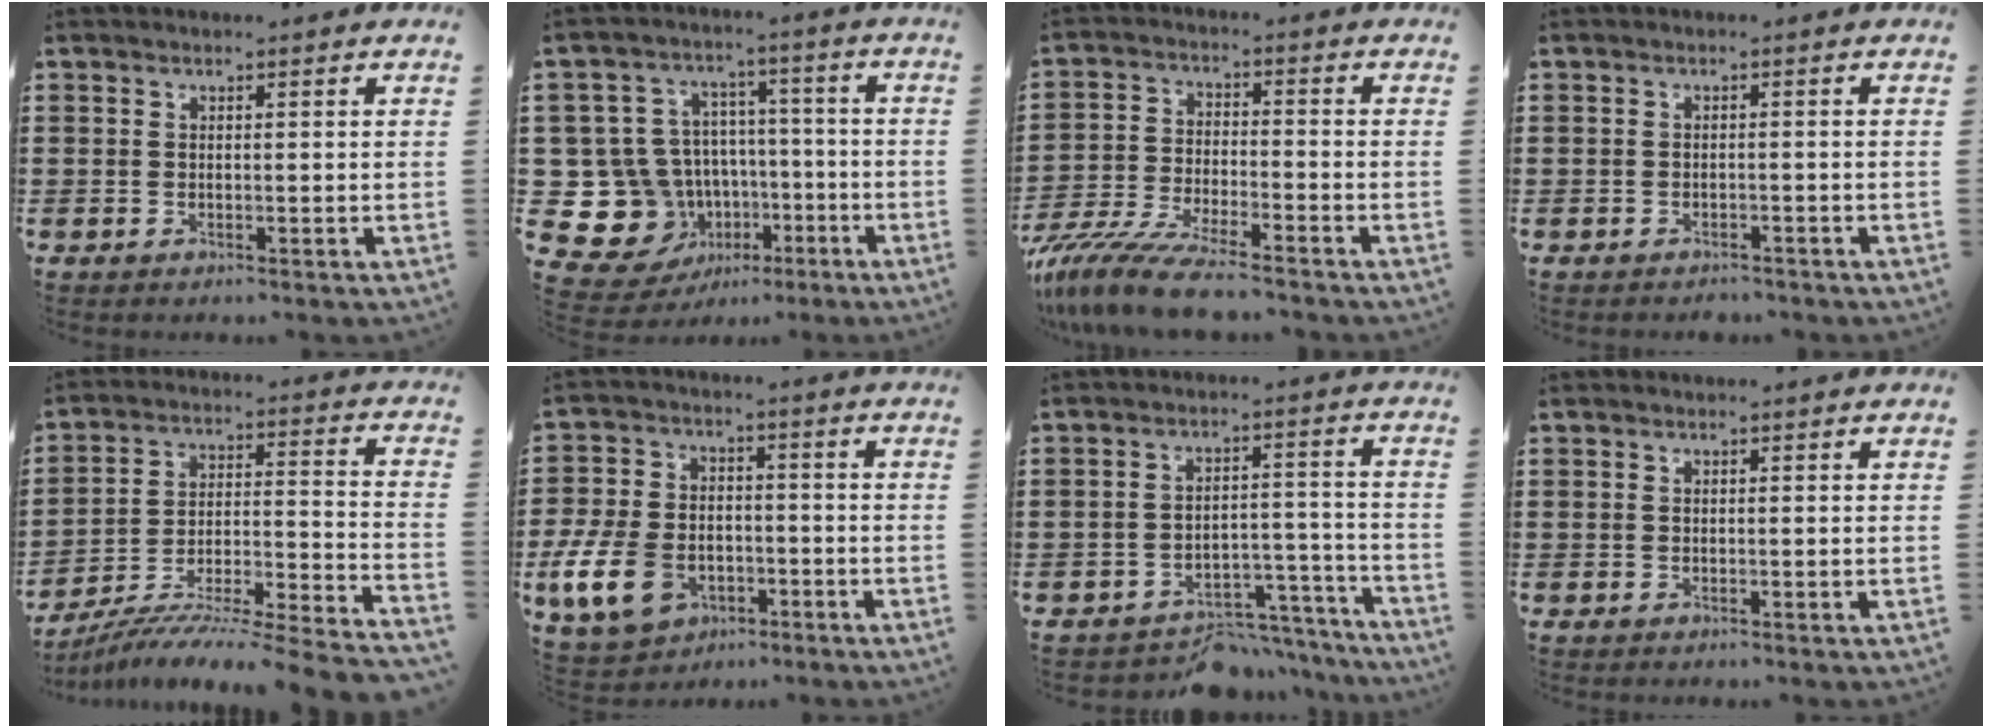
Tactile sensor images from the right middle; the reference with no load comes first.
{"total": 13.8, "force": [-5.1, 12.0, 4.5], "torque": [-0.131, 0.004, -0.073]}
{"total": 9.0, "force": [-8.0, 0.5, 4.1], "torque": [-0.094, -0.003, -0.157]}
{"total": 1.2, "force": [-1.2, 0.3, -0.1], "torque": [-0.002, 0.000, -0.027]}
{"total": 7.6, "force": [-7.2, -1.0, 2.4], "torque": [-0.030, -0.012, -0.147]}
{"total": 10.6, "force": [-4.8, 7.0, 6.5], "torque": [-0.162, 0.009, -0.089]}
{"total": 6.4, "force": [-6.0, 1.7, 1.3], "torque": [-0.015, 0.022, -0.114]}
{"total": 0.0}